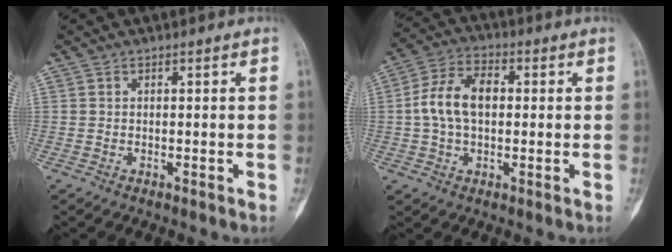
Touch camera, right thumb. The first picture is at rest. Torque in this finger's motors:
{"motor_torque": [0.11, 0.14, 0.63, -0.25, 0.32]}